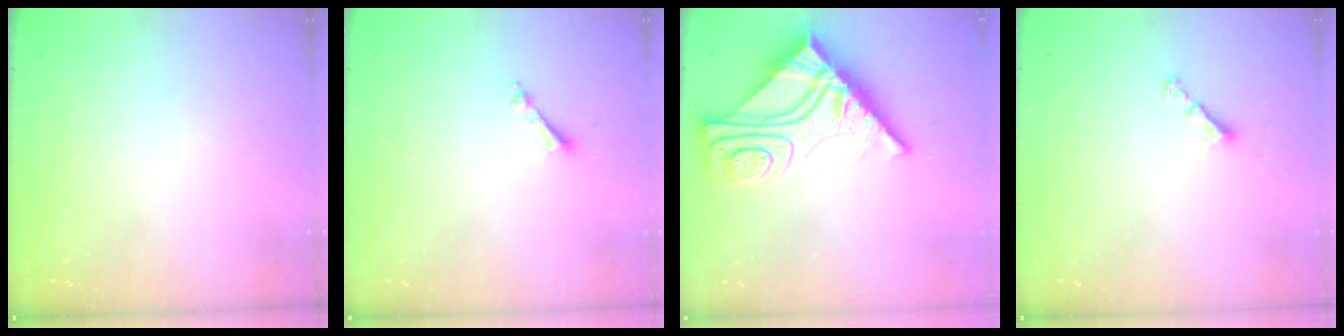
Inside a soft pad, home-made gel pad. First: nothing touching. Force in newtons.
{"total": 3.4, "press": 3.4, "slide": 0.4}
{"total": 15.8, "press": 15.7, "slide": 1.6}
{"total": 2.8, "press": 2.7, "slide": 0.5}